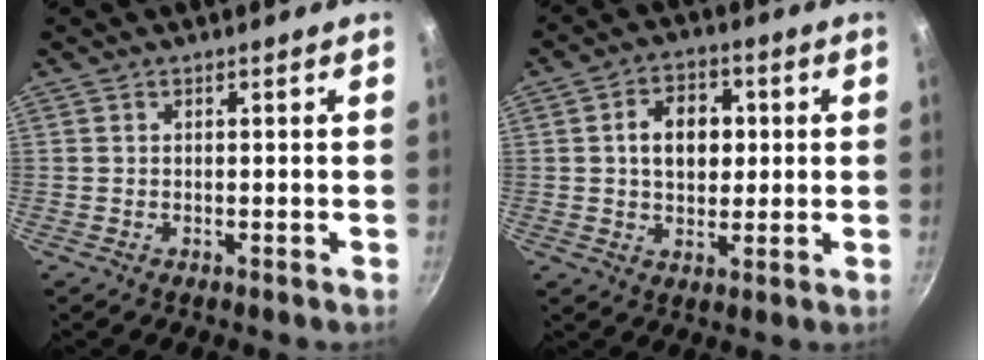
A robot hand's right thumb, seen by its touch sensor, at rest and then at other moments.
{"total": 9.1, "force": [1.2, 6.6, 6.2], "torque": [-0.068, 0.009, 0.015]}